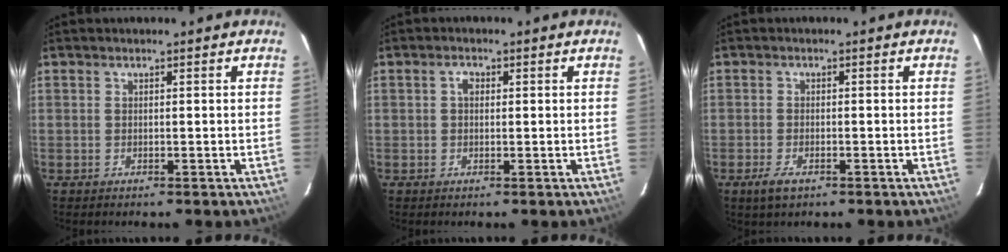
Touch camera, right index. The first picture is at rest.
{"total": 1.6, "force": [0.3, 1.1, 1.0], "torque": [-0.018, 0.008, 0.003]}
{"total": 3.4, "force": [-2.1, 1.6, 2.2], "torque": [-0.051, -0.007, -0.038]}